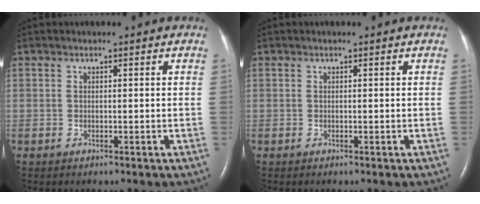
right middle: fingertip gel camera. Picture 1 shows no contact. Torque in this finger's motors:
{"motor_torque": [0.00, 0.00, 0.00, 0.01]}